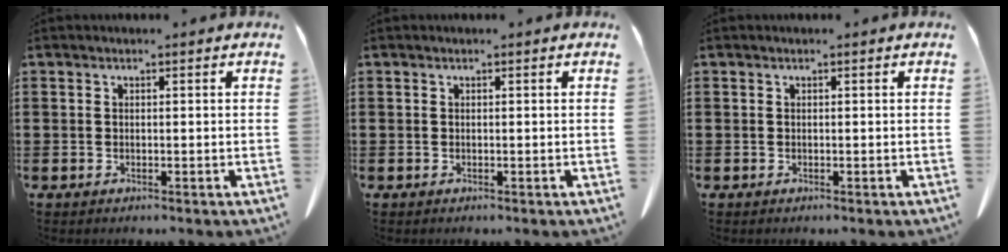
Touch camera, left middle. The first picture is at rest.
{"total": 0.0}
{"total": 0.0}